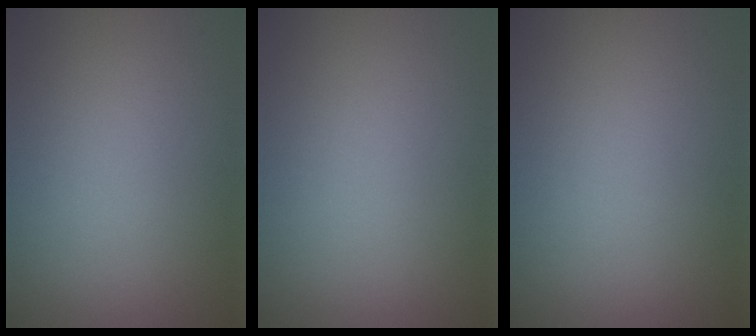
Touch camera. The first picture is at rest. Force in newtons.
{"total": 0.0}
{"total": 0.0}